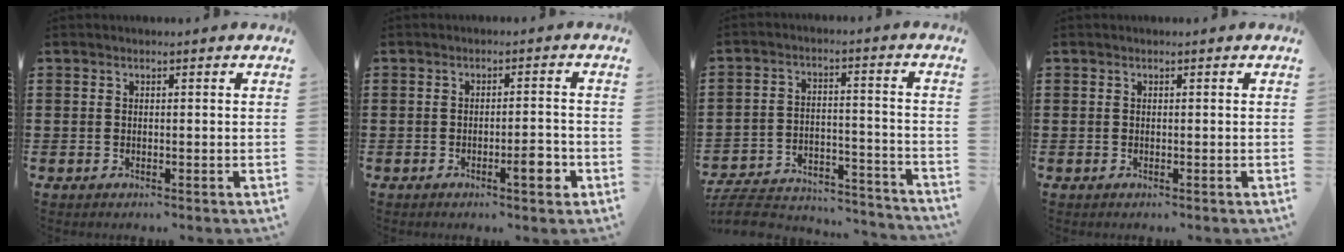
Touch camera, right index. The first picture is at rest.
{"total": 4.4, "force": [-2.0, 0.8, 3.9], "torque": [-0.051, -0.004, -0.034]}
{"total": 7.7, "force": [-7.2, 1.5, 2.3], "torque": [-0.046, 0.013, -0.143]}
{"total": 0.0}